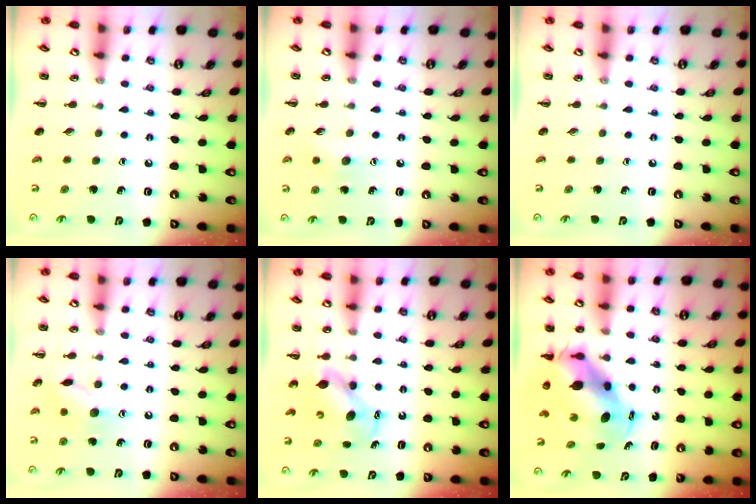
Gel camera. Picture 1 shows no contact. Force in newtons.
{"total": 6.2, "press": 6.0, "slide": 1.3}
{"total": 0.0}
{"total": 9.7, "press": 9.6, "slide": 0.7}
{"total": 6.7, "press": 6.6, "slide": 0.7}
{"total": 8.6, "press": 8.3, "slide": 2.2}